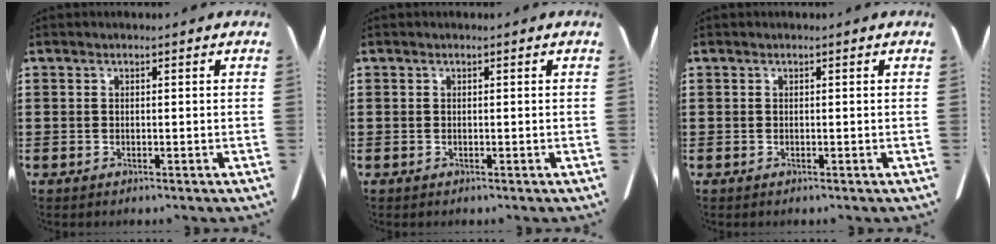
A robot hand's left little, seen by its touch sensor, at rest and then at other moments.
{"total": 0.0}
{"total": 0.0}